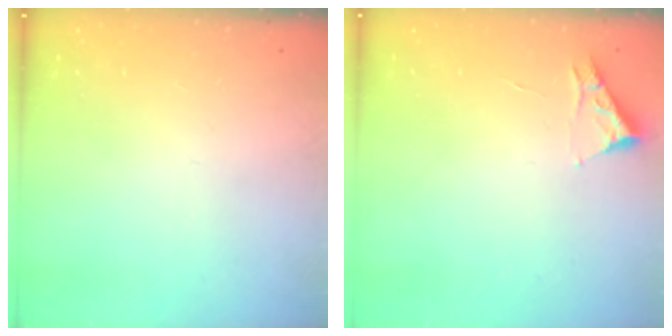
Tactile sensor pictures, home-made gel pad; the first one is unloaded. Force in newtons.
{"total": 3.3, "press": 3.3, "slide": 0.5}